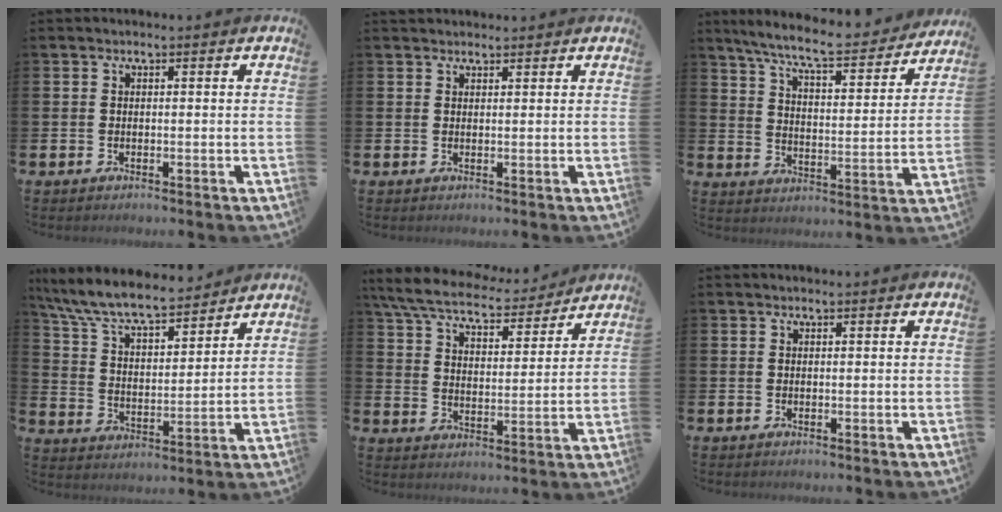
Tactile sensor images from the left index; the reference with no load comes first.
{"total": 1.3, "force": [1.3, 0.4, 0.0], "torque": [0.010, -0.002, 0.022]}
{"total": 8.4, "force": [7.5, 0.9, 3.6], "torque": [-0.092, -0.049, 0.126]}
{"total": 8.9, "force": [8.2, 1.8, 3.0], "torque": [-0.094, -0.053, 0.144]}
{"total": 7.7, "force": [7.1, 1.9, 2.4], "torque": [-0.081, -0.045, 0.122]}
{"total": 0.0}